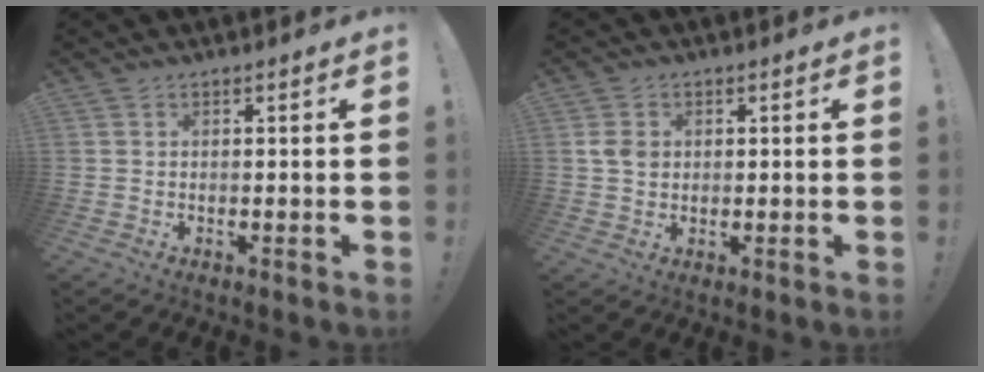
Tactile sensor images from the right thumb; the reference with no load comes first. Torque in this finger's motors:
{"motor_torque": [-0.12, 0.00, 0.26, -0.19, -0.01]}